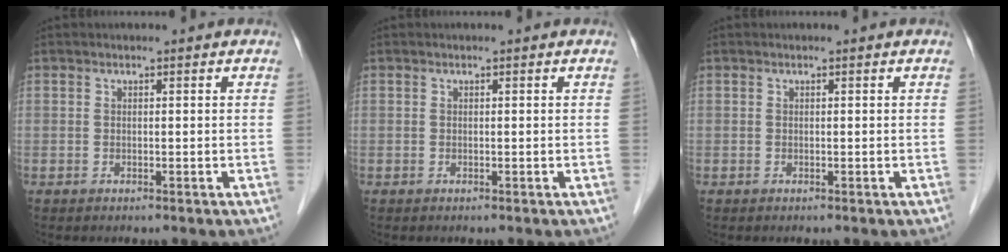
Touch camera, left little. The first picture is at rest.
{"total": 0.0}
{"total": 0.0}